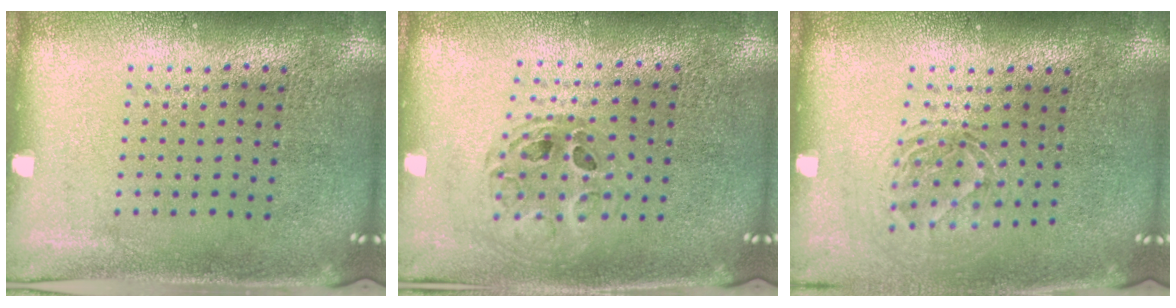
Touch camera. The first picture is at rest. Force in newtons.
{"total": 0.8, "press": 0.8, "slide": 0.1}
{"total": 1.5, "press": 1.2, "slide": 0.9}